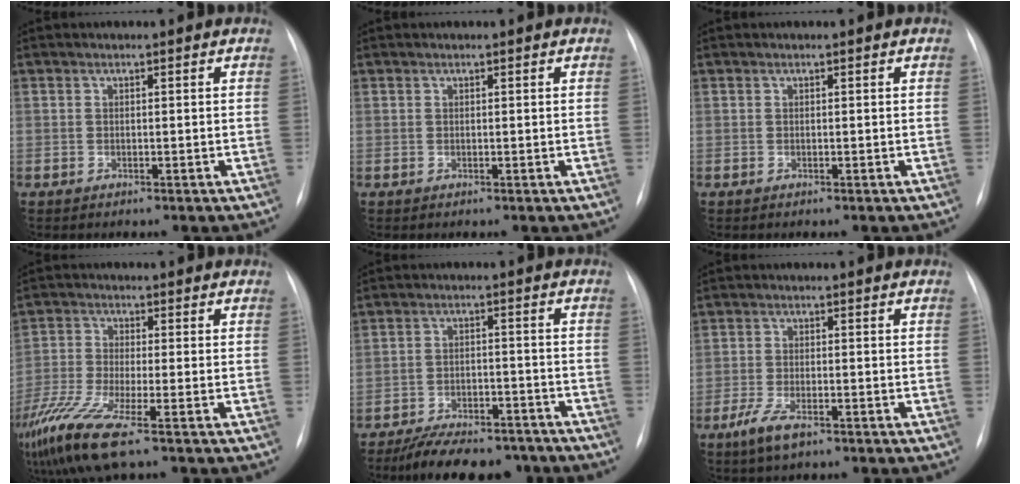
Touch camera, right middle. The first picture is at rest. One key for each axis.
{"total": 0.0}
{"total": 0.0}
{"total": 10.3, "fx": -6.4, "fy": 0.8, "fz": 8.0, "tx": -0.173, "ty": -0.031, "tz": -0.125}
{"total": 13.0, "fx": -11.4, "fy": 3.6, "fz": 5.3, "tx": -0.082, "ty": 0.005, "tz": -0.166}
{"total": 4.4, "fx": -2.7, "fy": 1.3, "fz": 3.2, "tx": -0.076, "ty": -0.008, "tz": -0.048}